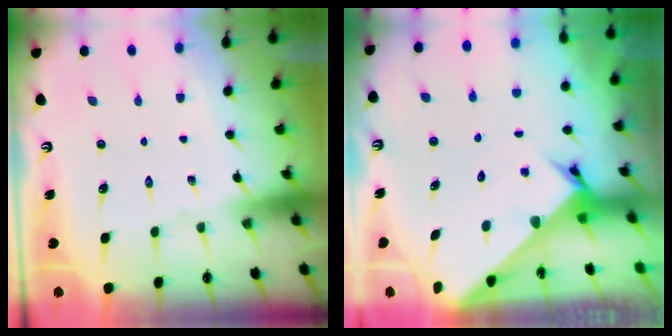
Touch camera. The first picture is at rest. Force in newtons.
{"total": 2.6, "press": 2.6, "slide": 0.2}